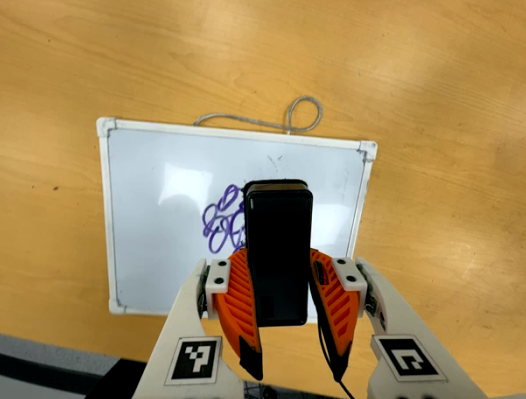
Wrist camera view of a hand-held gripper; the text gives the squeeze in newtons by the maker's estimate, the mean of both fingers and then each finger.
{"total": 8.8, "left": 7.4, "right": 10.3}